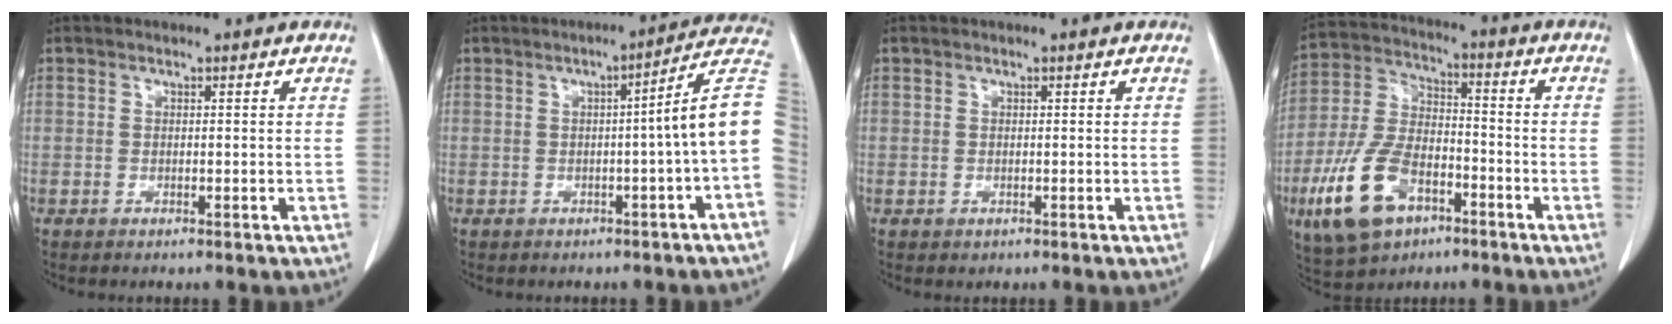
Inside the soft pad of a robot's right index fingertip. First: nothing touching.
{"total": 8.4, "force": [-0.7, -1.7, 8.2], "torque": [-0.094, 0.018, -0.015]}
{"total": 0.6, "force": [-0.1, 0.6, 0.0], "torque": [0.002, 0.004, -0.003]}
{"total": 14.3, "force": [-6.7, 7.8, 9.9], "torque": [-0.223, 0.004, -0.120]}